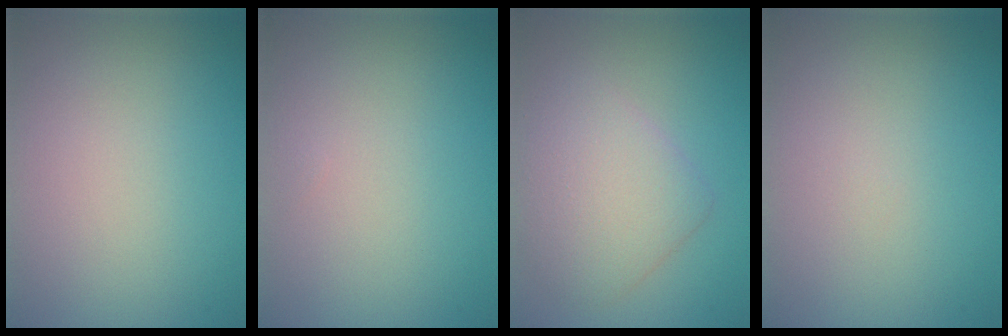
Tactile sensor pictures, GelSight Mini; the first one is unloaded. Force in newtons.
{"total": 0.0}
{"total": 4.3, "press": 4.3, "slide": 0.2}
{"total": 0.0}